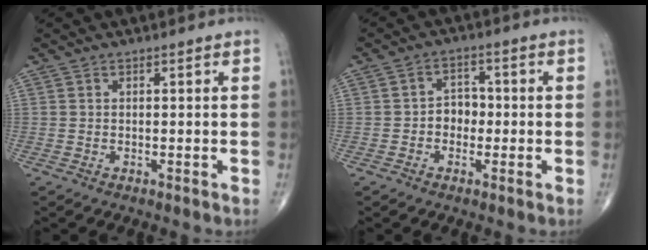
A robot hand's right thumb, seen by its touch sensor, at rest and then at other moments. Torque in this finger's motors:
{"motor_torque": [0.07, 0.09, 0.28, -0.25, 0.01]}